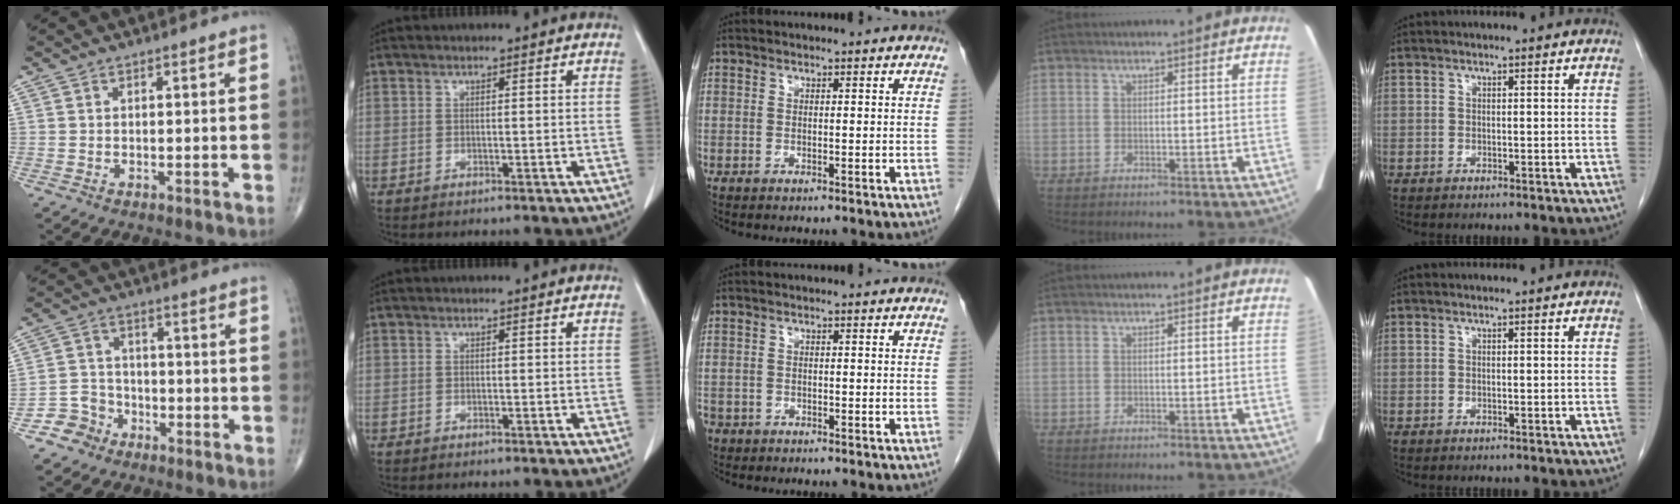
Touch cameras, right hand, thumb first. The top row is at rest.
{"thumb": {"total": 5.8, "force": [-3.6, 4.5, 0.3], "torque": [0.026, 0.031, -0.072]}, "middle": {"total": 3.5, "force": [-2.5, 2.4, 0.8], "torque": [-0.021, -0.001, -0.046]}}